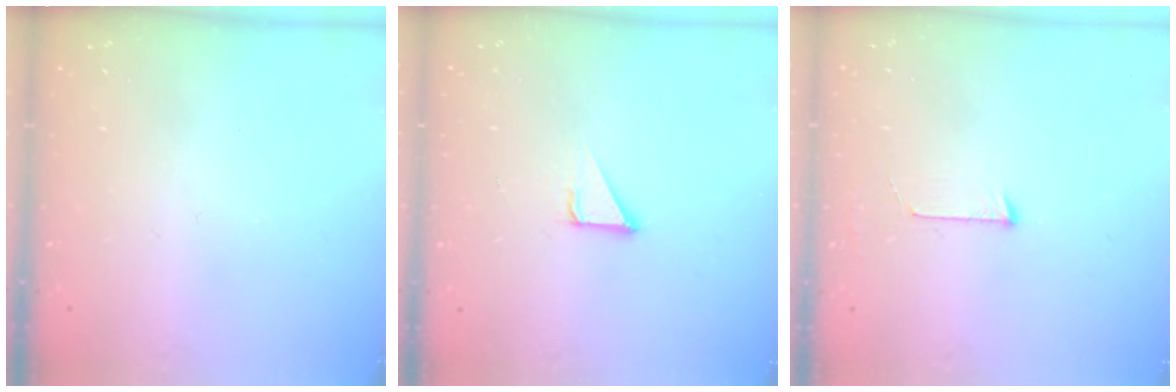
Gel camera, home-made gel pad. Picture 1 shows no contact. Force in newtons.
{"total": 2.1, "press": 2.1, "slide": 0.1}
{"total": 3.3, "press": 3.3, "slide": 0.3}